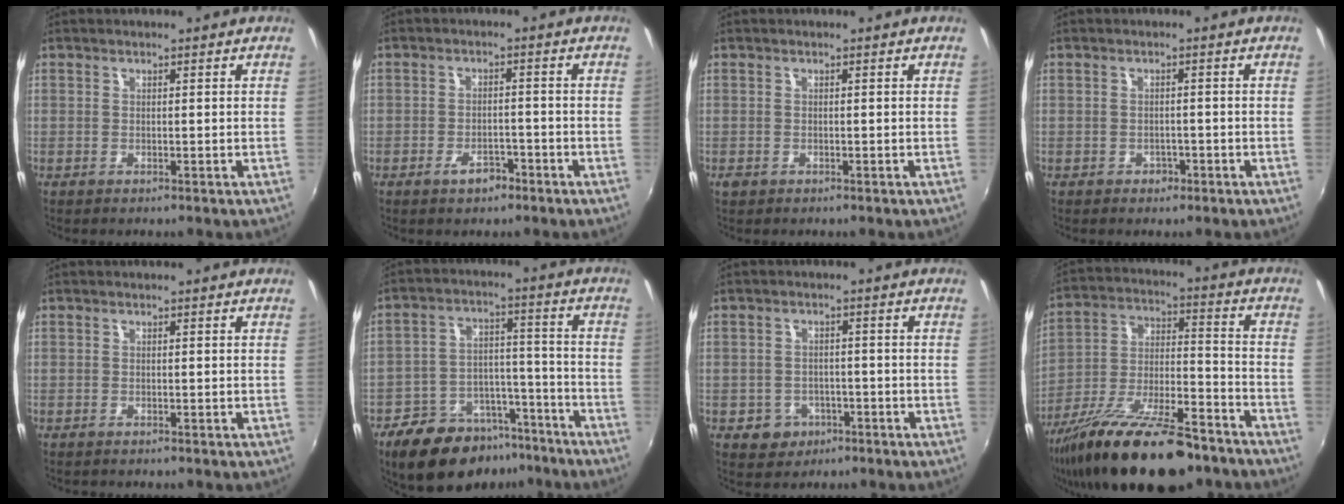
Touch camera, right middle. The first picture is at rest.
{"total": 3.7, "force": [-2.6, 1.8, 2.0], "torque": [-0.041, 0.000, -0.038]}
{"total": 1.2, "force": [-0.7, 0.9, 0.4], "torque": [-0.009, -0.003, -0.013]}
{"total": 2.0, "force": [-1.1, 1.5, 0.4], "torque": [-0.009, 0.000, -0.014]}
{"total": 0.5, "force": [-0.5, 0.2, 0.0], "torque": [-0.002, -0.003, -0.010]}
{"total": 16.2, "force": [-11.6, 8.9, 7.1], "torque": [-0.145, 0.030, -0.162]}
{"total": 5.4, "force": [-2.5, 4.6, 1.2], "torque": [-0.038, 0.008, -0.030]}
{"total": 23.8, "force": [-16.4, 7.7, 15.4], "torque": [-0.281, -0.030, -0.263]}